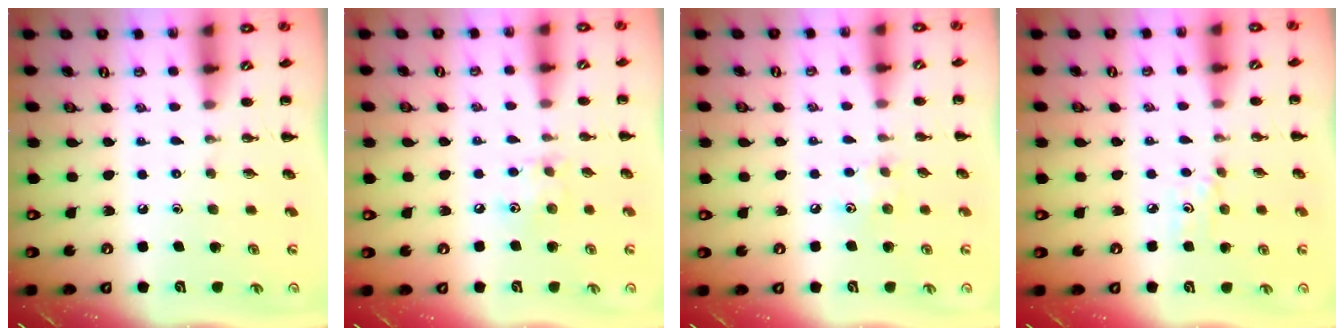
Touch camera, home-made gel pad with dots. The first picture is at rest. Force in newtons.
{"total": 6.5, "press": 6.4, "slide": 1.0}
{"total": 5.9, "press": 5.8, "slide": 1.3}
{"total": 3.0, "press": 2.8, "slide": 1.1}